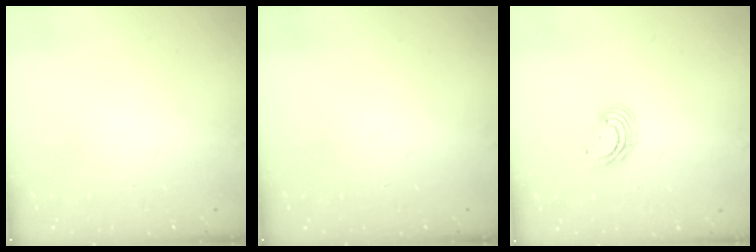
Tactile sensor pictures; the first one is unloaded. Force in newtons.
{"total": 0.0}
{"total": 5.8, "press": 5.8, "slide": 0.4}